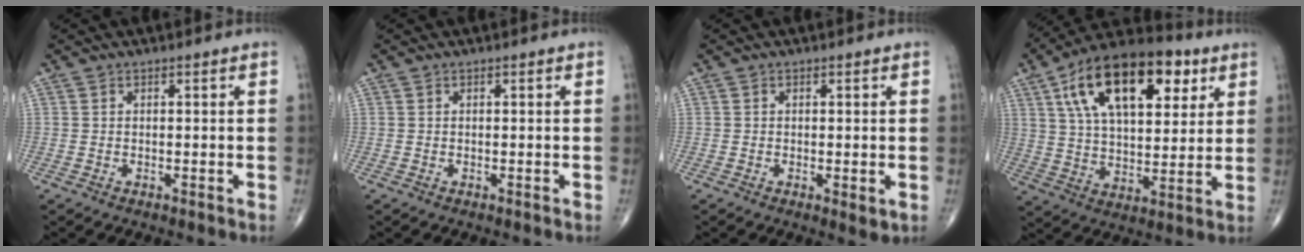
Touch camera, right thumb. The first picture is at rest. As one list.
[{"total": 0.0}, {"total": 1.9, "force": [-0.3, 0.7, 1.8], "torque": [-0.029, -0.008, -0.005]}, {"total": 23.4, "force": [9.5, 11.8, 17.8], "torque": [-0.275, -0.007, 0.157]}]